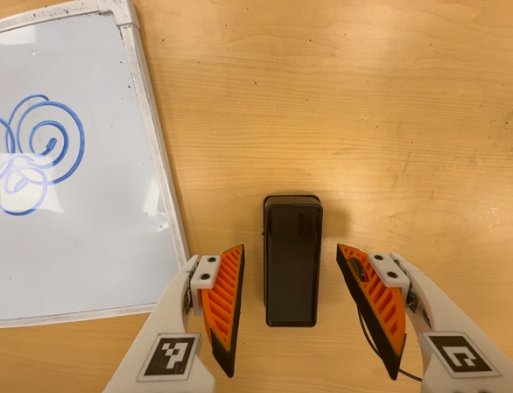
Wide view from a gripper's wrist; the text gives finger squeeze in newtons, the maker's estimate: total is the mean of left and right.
{"total": 0.0}